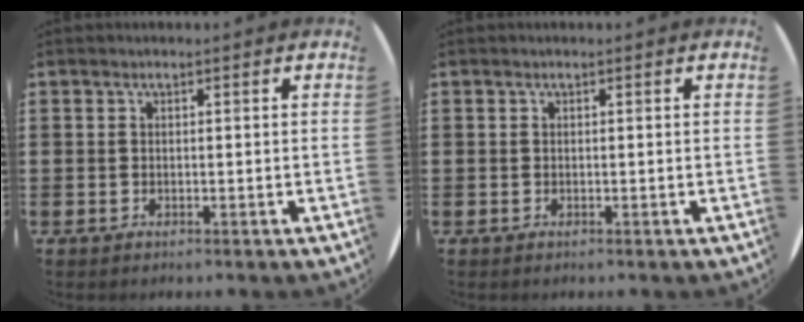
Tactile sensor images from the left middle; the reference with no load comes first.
{"total": 0.0}